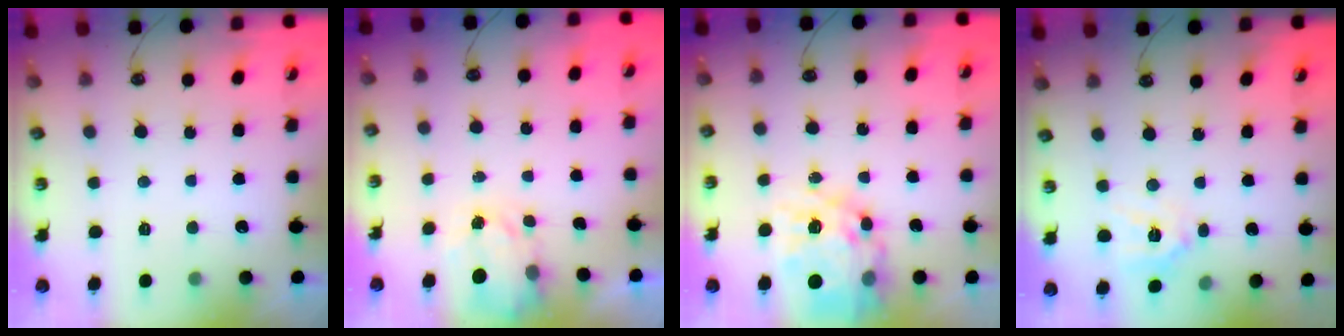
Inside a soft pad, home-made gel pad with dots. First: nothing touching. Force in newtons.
{"total": 2.6, "press": 2.6, "slide": 0.4}
{"total": 17.3, "press": 17.3, "slide": 1.6}
{"total": 10.8, "press": 10.8, "slide": 1.1}